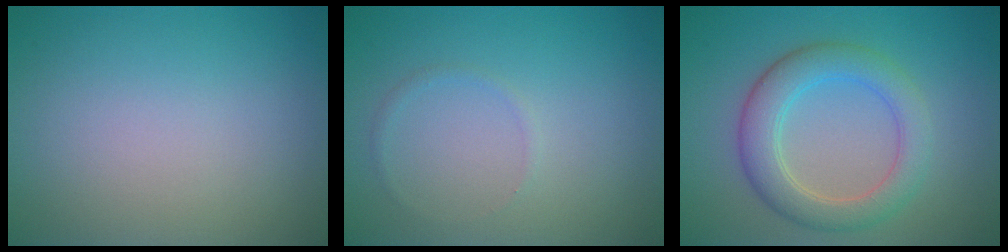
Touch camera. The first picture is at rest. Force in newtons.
{"total": 0.6, "press": 0.6, "slide": 0.1}
{"total": 4.7, "press": 4.7, "slide": 0.1}